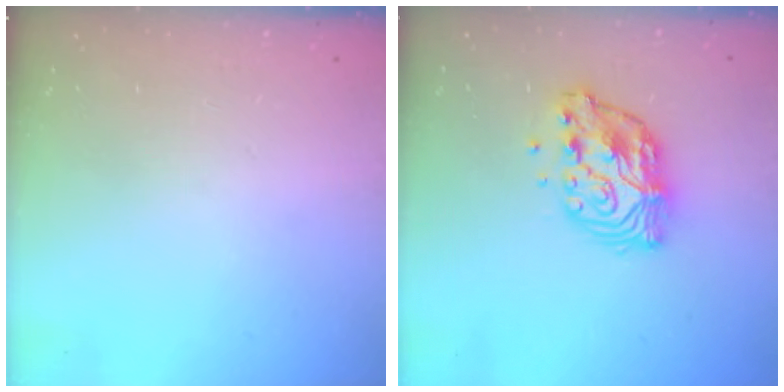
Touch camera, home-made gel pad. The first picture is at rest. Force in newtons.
{"total": 11.0, "press": 10.9, "slide": 0.9}